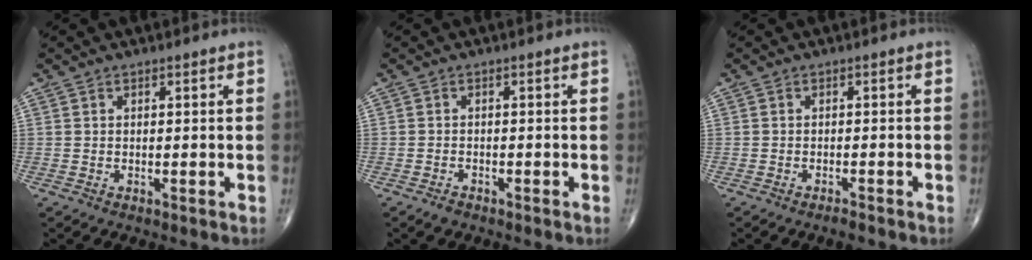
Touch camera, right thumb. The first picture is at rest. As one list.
[{"total": 1.4, "force": [-1.1, 0.7, 0.5], "torque": [-0.013, 0.003, -0.018]}, {"total": 1.4, "force": [-1.2, 0.2, 0.7], "torque": [-0.020, 0.005, -0.021]}]